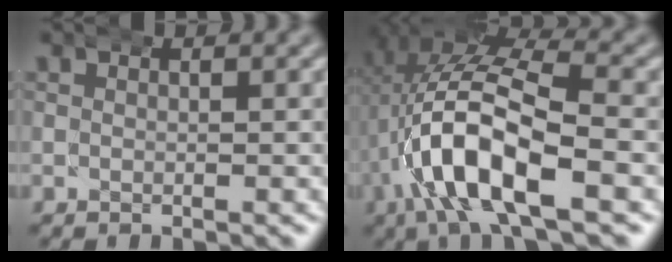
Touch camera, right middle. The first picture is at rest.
{"total": 10.7, "force": [-1.5, 5.5, 9.0], "torque": [-0.182, -0.006, -0.027]}